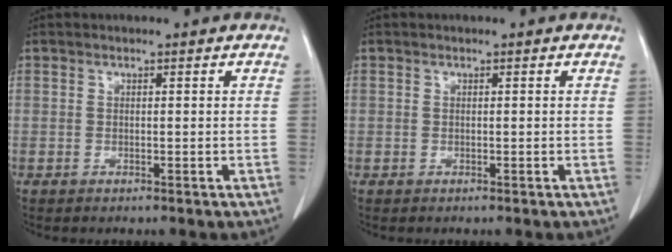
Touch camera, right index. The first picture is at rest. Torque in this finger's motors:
{"motor_torque": [0.04, 0.00, 0.03, 0.01]}